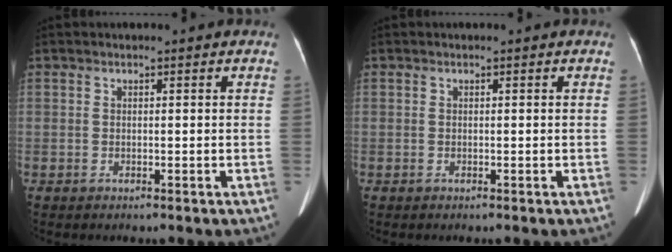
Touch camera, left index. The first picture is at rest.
{"total": 0.0}